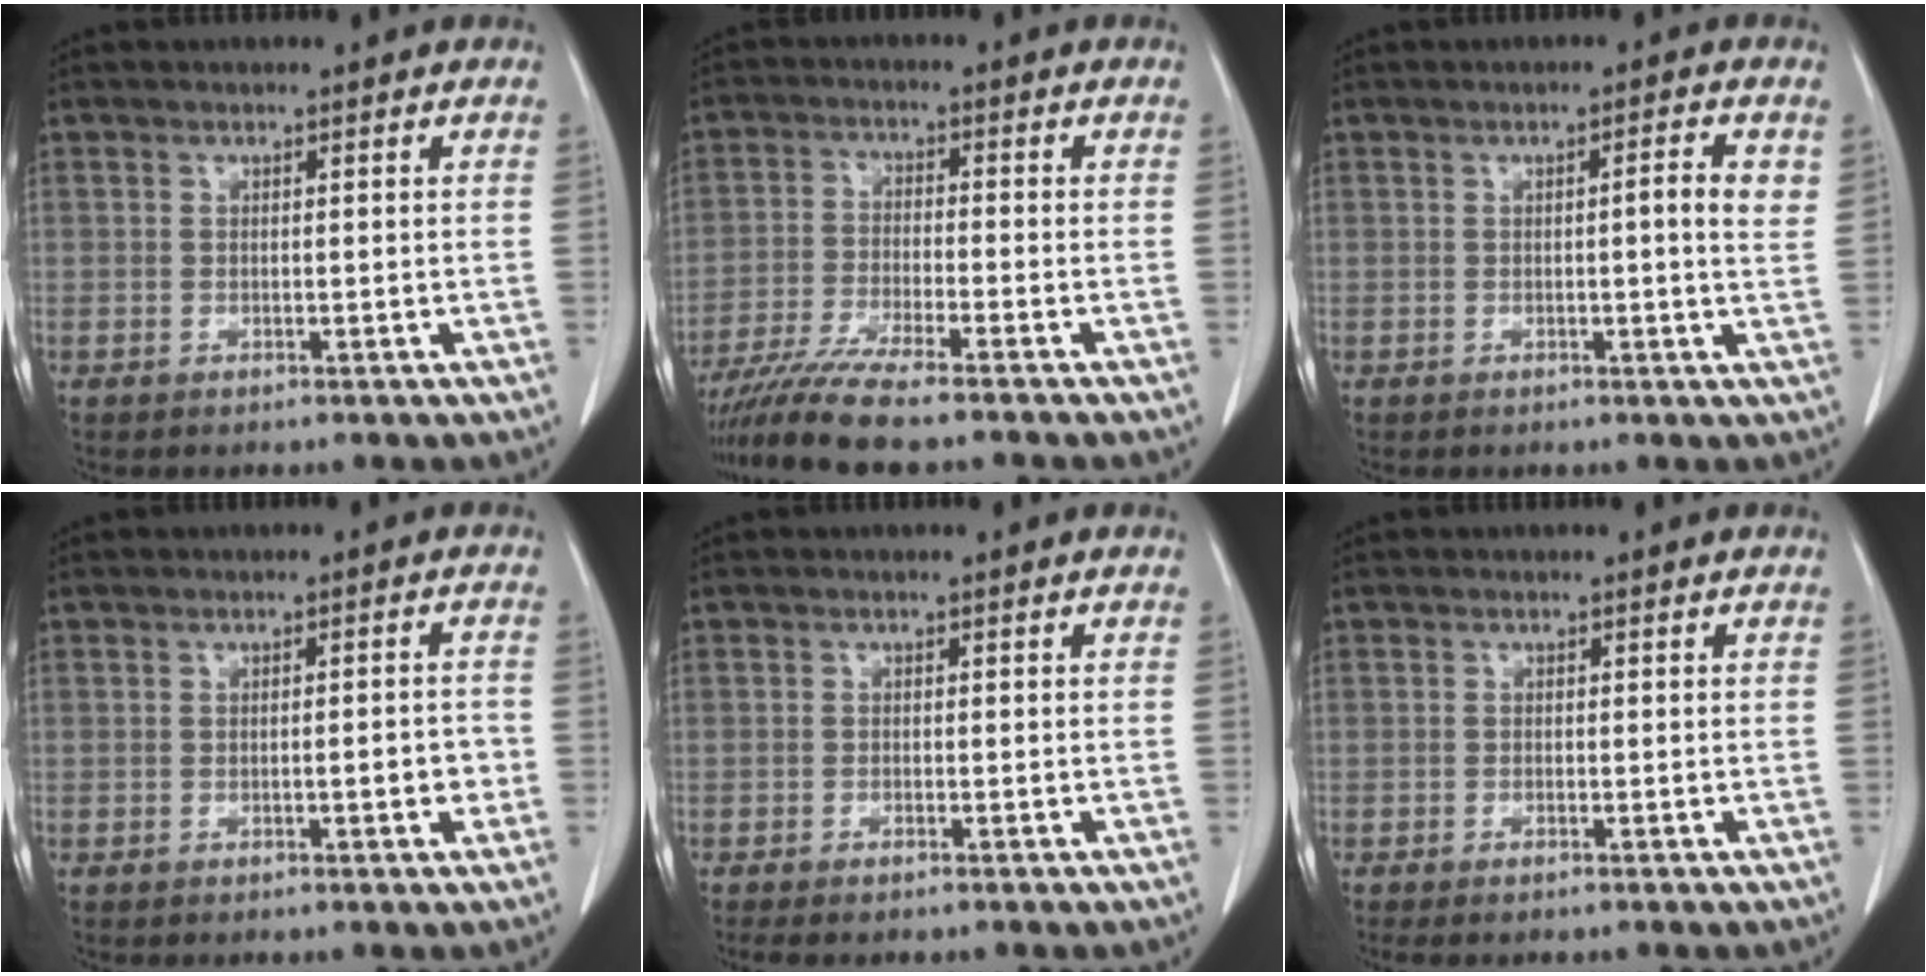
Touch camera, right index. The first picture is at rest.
{"total": 9.3, "force": [-7.9, -0.3, 5.0], "torque": [-0.085, -0.025, -0.137]}
{"total": 3.4, "force": [0.8, 0.1, 3.4], "torque": [-0.042, 0.002, 0.006]}
{"total": 2.6, "force": [-0.7, 0.7, 2.4], "torque": [-0.034, 0.002, -0.008]}
{"total": 2.2, "force": [-1.9, 0.3, 1.1], "torque": [-0.016, -0.004, -0.026]}
{"total": 1.3, "force": [-1.1, 0.1, 0.7], "torque": [-0.012, -0.002, -0.015]}